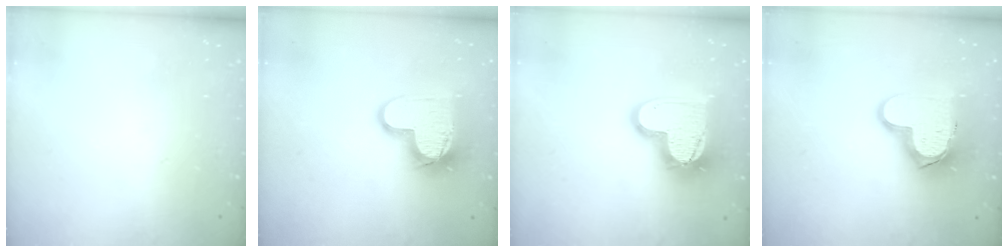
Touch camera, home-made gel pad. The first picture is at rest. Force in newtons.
{"total": 15.8, "press": 15.8, "slide": 1.2}
{"total": 17.1, "press": 17.0, "slide": 1.4}
{"total": 15.5, "press": 15.5, "slide": 1.3}